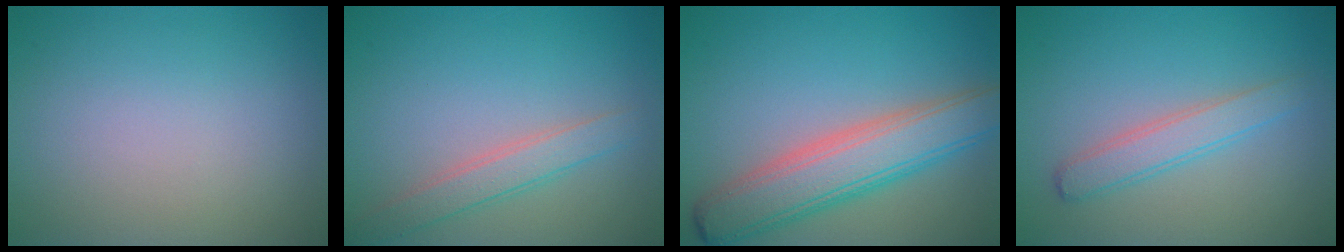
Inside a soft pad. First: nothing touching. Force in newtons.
{"total": 2.4, "press": 2.4, "slide": 0.1}
{"total": 6.7, "press": 6.7, "slide": 0.3}
{"total": 2.5, "press": 2.5, "slide": 0.1}